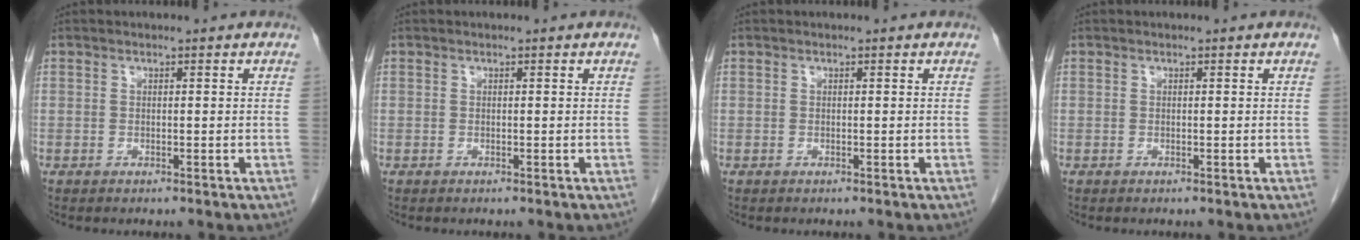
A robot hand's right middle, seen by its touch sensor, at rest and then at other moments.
{"total": 0.0}
{"total": 0.0}
{"total": 0.0}